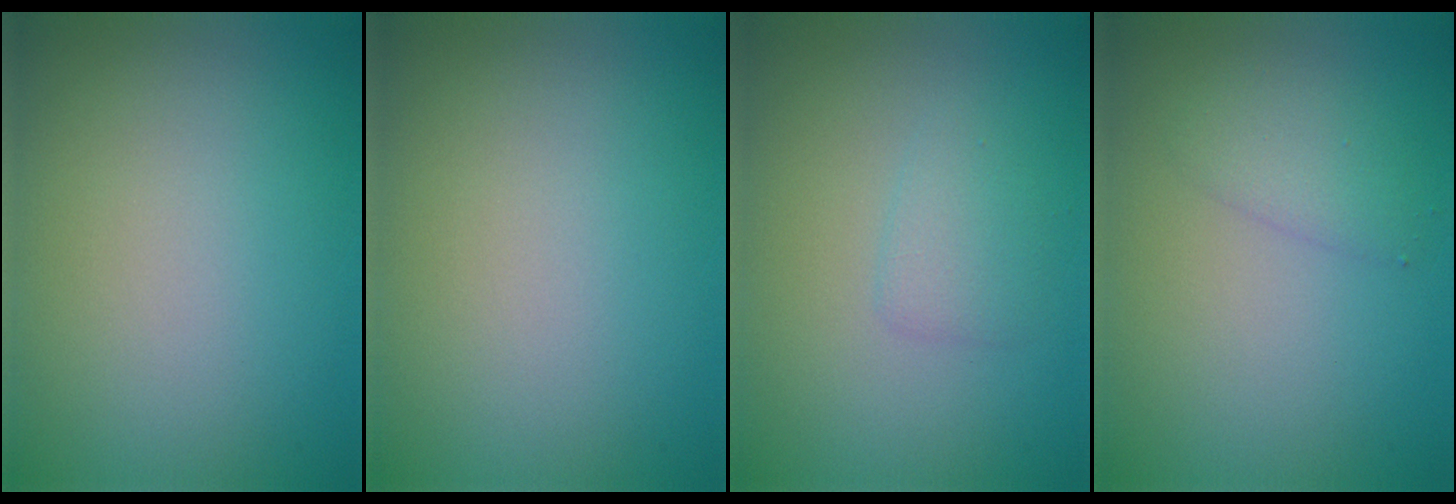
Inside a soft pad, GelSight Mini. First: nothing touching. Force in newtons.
{"total": 0.0}
{"total": 1.5, "press": 1.5, "slide": 0.1}
{"total": 1.5, "press": 1.5, "slide": 0.1}